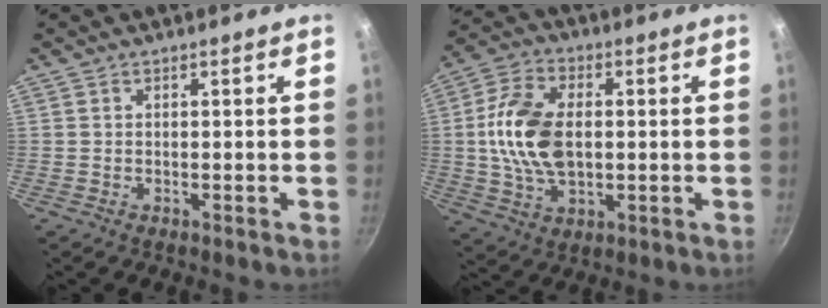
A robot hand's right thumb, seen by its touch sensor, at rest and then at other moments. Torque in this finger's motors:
{"motor_torque": [0.16, 0.37, 0.39, 0.06, 0.30]}